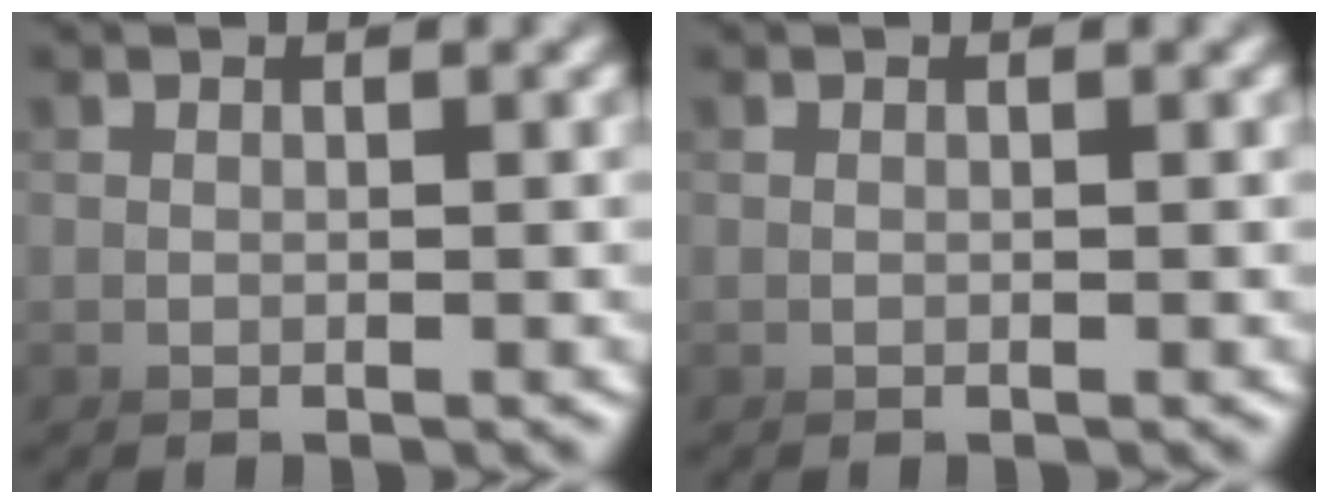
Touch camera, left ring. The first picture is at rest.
{"total": 0.0}